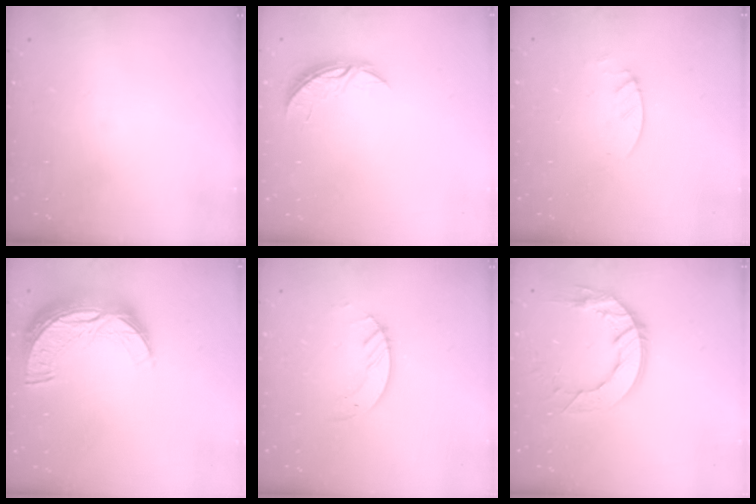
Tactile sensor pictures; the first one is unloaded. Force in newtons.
{"total": 4.3, "press": 4.3, "slide": 0.3}
{"total": 2.1, "press": 2.1, "slide": 0.2}
{"total": 13.7, "press": 13.6, "slide": 0.8}
{"total": 2.6, "press": 2.6, "slide": 0.3}
{"total": 12.1, "press": 12.1, "slide": 0.8}